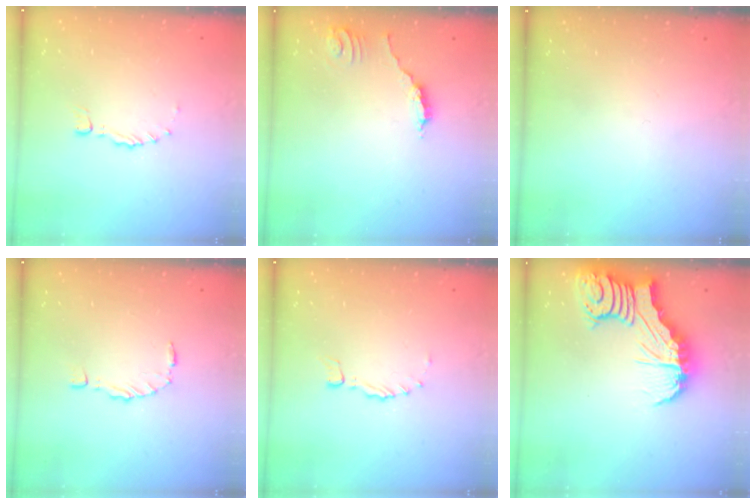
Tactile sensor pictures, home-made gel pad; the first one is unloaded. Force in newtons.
{"total": 2.0, "press": 2.0, "slide": 0.3}
{"total": 0.0}
{"total": 1.9, "press": 1.9, "slide": 0.3}
{"total": 0.0}
{"total": 12.0, "press": 11.9, "slide": 1.3}